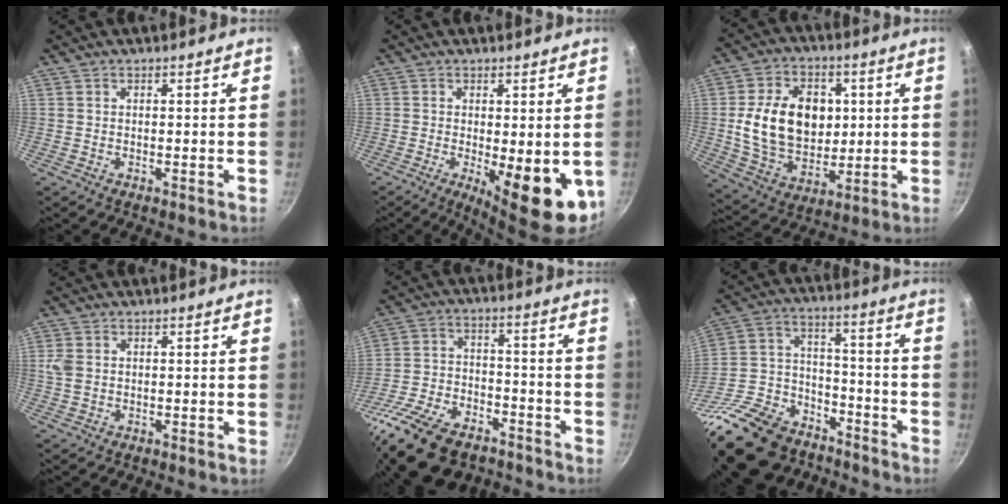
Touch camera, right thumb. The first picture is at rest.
{"total": 11.2, "force": [-2.3, 3.7, 10.3], "torque": [-0.120, -0.010, -0.017]}
{"total": 17.8, "force": [2.1, 12.9, 12.0], "torque": [-0.180, 0.000, 0.042]}
{"total": 2.9, "force": [0.3, 2.2, 1.9], "torque": [-0.041, 0.003, 0.007]}
{"total": 20.8, "force": [-14.3, 10.9, 10.6], "torque": [-0.195, 0.055, -0.245]}
{"total": 26.9, "force": [-18.8, 14.9, 12.3], "torque": [-0.213, 0.097, -0.304]}